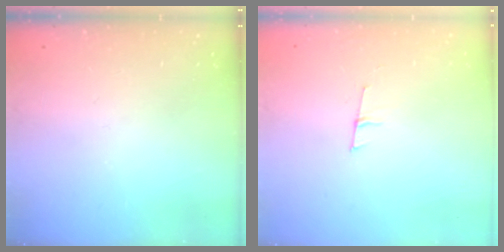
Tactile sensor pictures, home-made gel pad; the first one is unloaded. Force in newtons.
{"total": 5.3, "press": 4.5, "slide": 2.9}